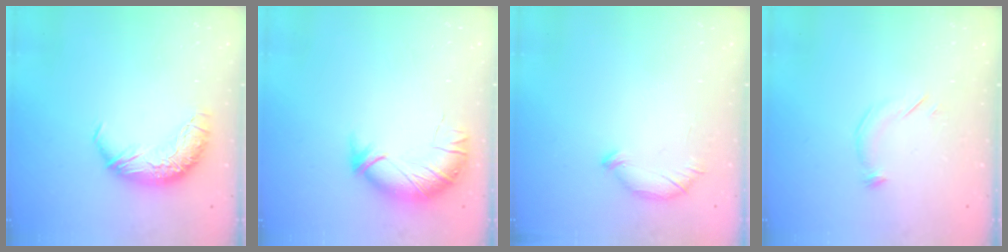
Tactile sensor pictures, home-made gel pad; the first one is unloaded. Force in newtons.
{"total": 3.7, "press": 3.1, "slide": 2.0}
{"total": 6.4, "press": 6.3, "slide": 0.6}
{"total": 5.1, "press": 5.0, "slide": 0.6}